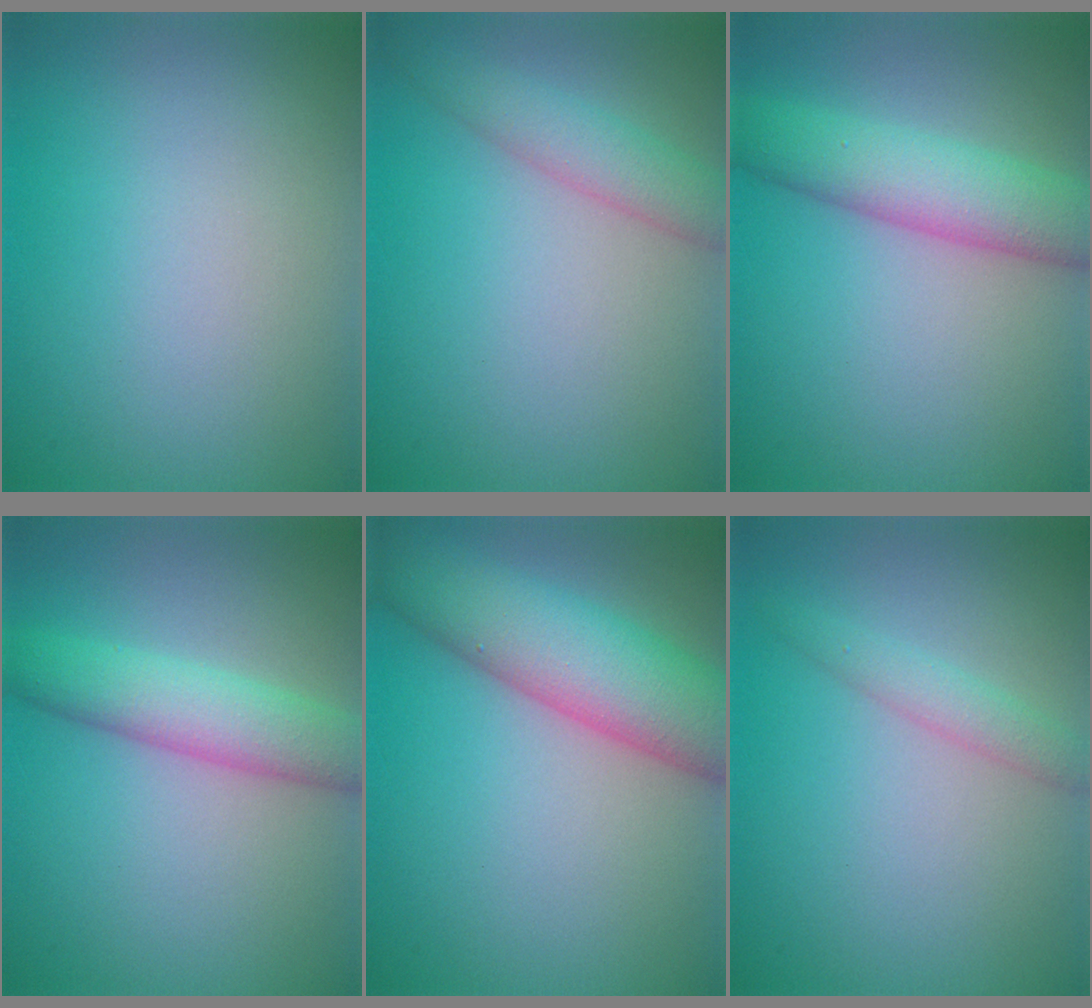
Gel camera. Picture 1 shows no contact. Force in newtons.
{"total": 3.2, "press": 3.1, "slide": 0.3}
{"total": 5.9, "press": 5.9, "slide": 0.2}
{"total": 4.7, "press": 4.7, "slide": 0.1}
{"total": 9.0, "press": 9.0, "slide": 0.3}
{"total": 1.9, "press": 1.9, "slide": 0.0}